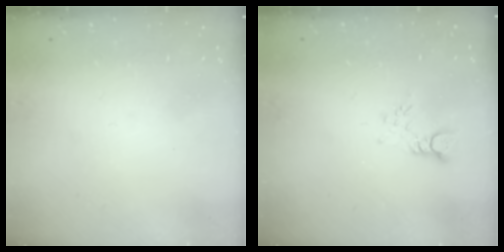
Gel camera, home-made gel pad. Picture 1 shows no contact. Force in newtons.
{"total": 2.7, "press": 2.7, "slide": 0.4}